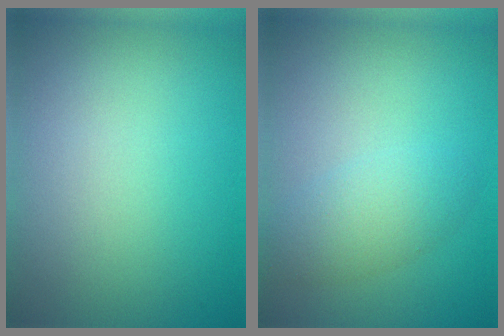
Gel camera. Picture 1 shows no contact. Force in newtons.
{"total": 2.8, "press": 2.8, "slide": 0.1}